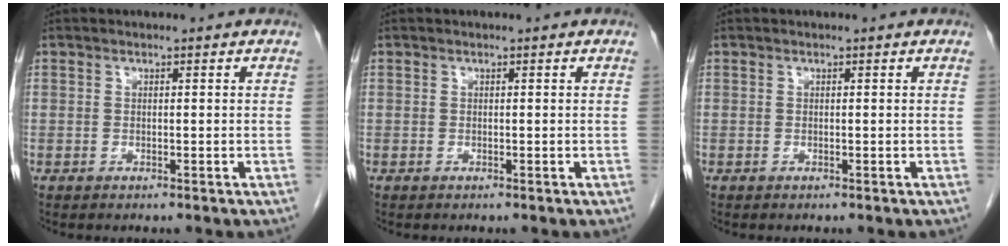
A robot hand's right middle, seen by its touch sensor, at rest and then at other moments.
{"total": 0.0}
{"total": 0.0}